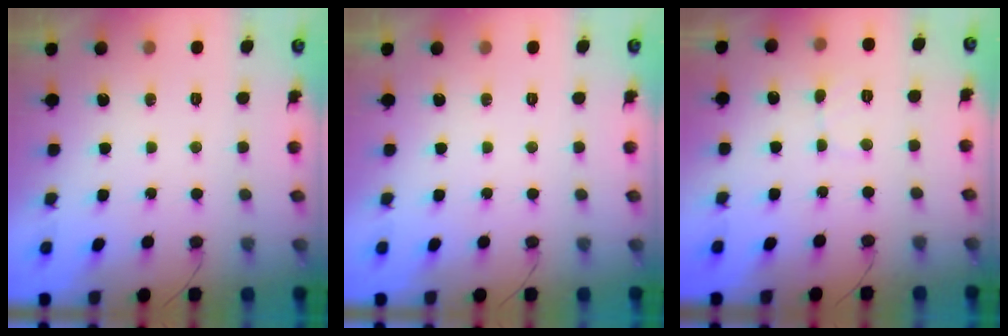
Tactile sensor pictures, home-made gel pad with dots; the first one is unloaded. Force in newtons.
{"total": 0.0}
{"total": 2.4, "press": 2.4, "slide": 0.2}